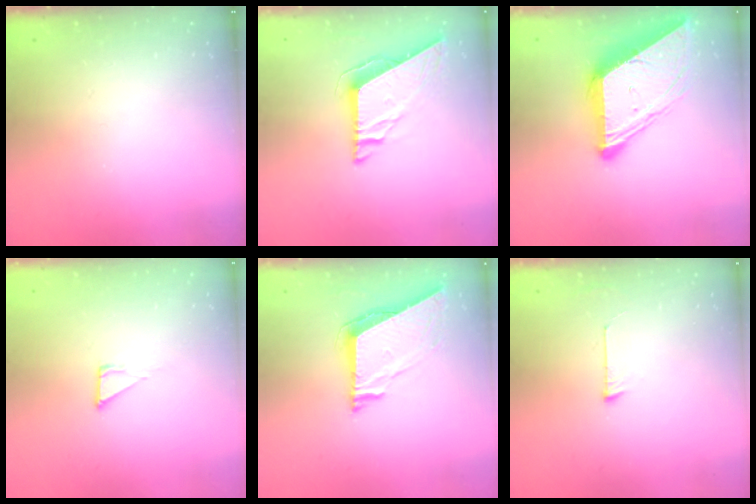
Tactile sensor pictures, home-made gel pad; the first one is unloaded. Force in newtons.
{"total": 7.6, "press": 7.6, "slide": 0.2}
{"total": 10.9, "press": 10.8, "slide": 1.0}
{"total": 5.1, "press": 5.0, "slide": 0.4}
{"total": 7.1, "press": 7.1, "slide": 0.2}
{"total": 3.3, "press": 3.3, "slide": 0.3}